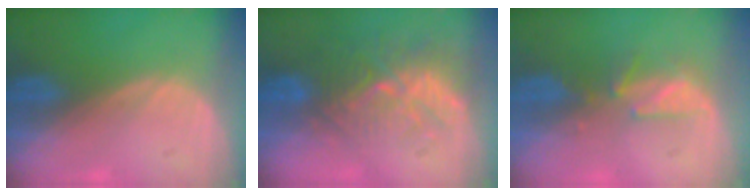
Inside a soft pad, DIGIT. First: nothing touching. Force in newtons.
{"total": 9.3, "press": 8.6, "slide": 3.4}
{"total": 3.6, "press": 3.5, "slide": 0.5}